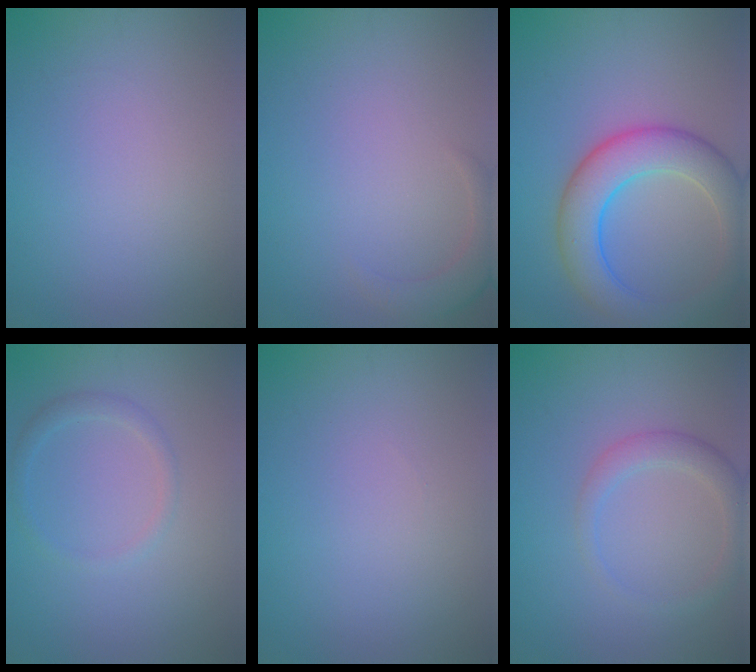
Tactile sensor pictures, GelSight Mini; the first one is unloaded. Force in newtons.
{"total": 2.3, "press": 2.3, "slide": 0.4}
{"total": 7.2, "press": 7.2, "slide": 0.5}
{"total": 1.4, "press": 1.4, "slide": 0.0}
{"total": 0.0}
{"total": 2.5, "press": 2.5, "slide": 0.2}